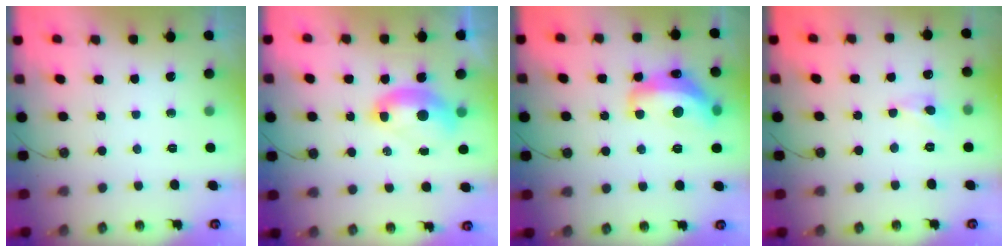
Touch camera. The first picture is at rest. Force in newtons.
{"total": 2.6, "press": 2.5, "slide": 0.6}
{"total": 9.3, "press": 9.3, "slide": 0.6}
{"total": 2.5, "press": 2.4, "slide": 0.8}